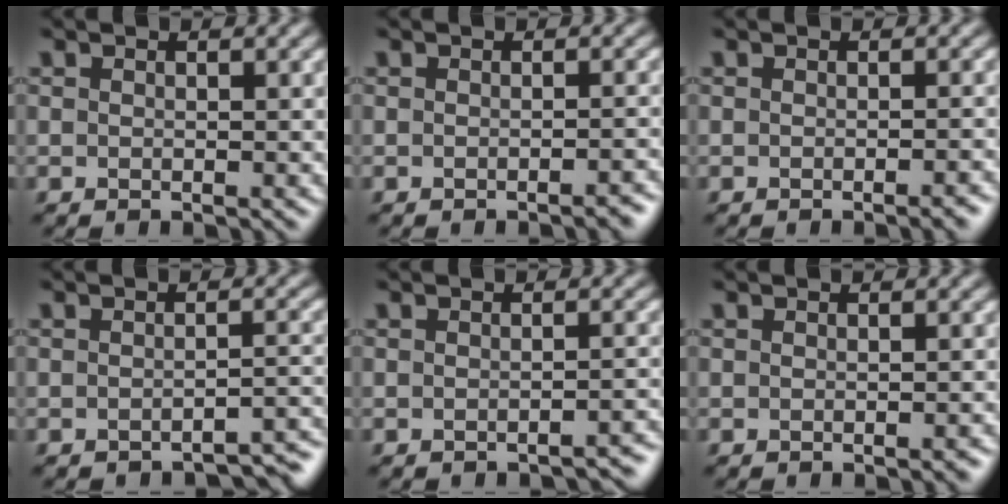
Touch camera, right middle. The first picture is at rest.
{"total": 1.5, "force": [-1.0, 0.4, 1.0], "torque": [-0.007, 0.003, -0.015]}
{"total": 1.7, "force": [-0.9, 0.4, 1.3], "torque": [-0.009, 0.002, -0.014]}
{"total": 2.7, "force": [-2.5, 0.4, 0.8], "torque": [-0.005, 0.006, -0.030]}
{"total": 1.8, "force": [-1.7, 0.2, 0.5], "torque": [0.001, 0.007, -0.020]}
{"total": 0.8, "force": [-0.4, 0.2, 0.6], "torque": [-0.006, 0.002, -0.005]}